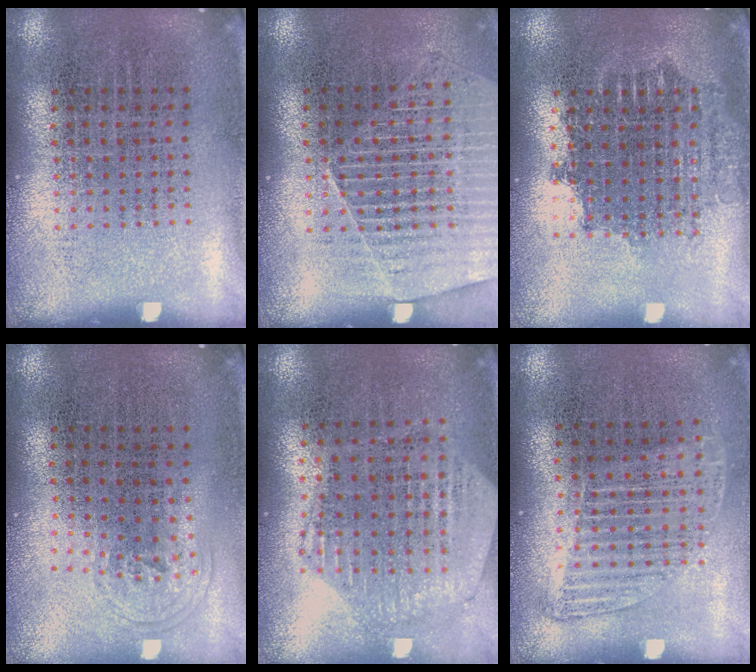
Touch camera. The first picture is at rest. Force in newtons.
{"total": 1.3, "press": 1.3, "slide": 0.2}
{"total": 1.7, "press": 1.4, "slide": 1.0}
{"total": 0.9, "press": 0.6, "slide": 0.6}
{"total": 1.2, "press": 1.1, "slide": 0.3}
{"total": 1.3, "press": 1.1, "slide": 0.7}